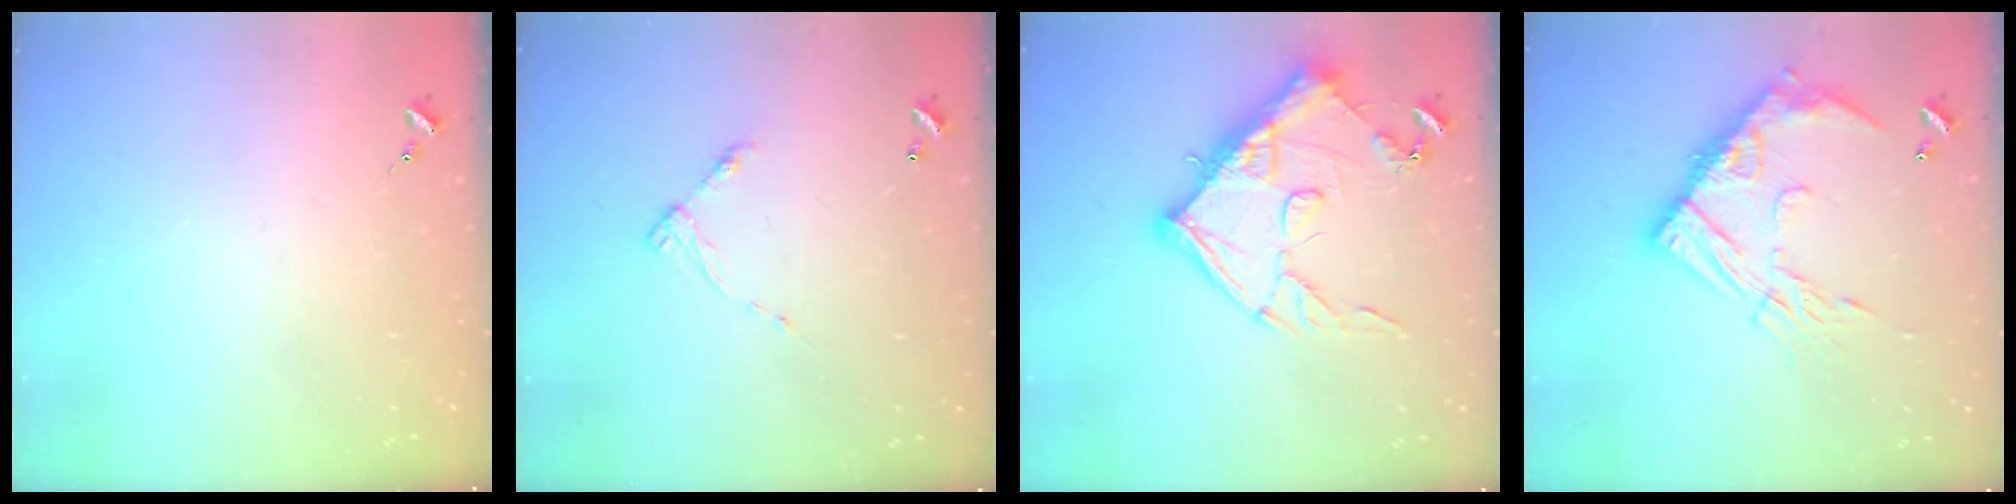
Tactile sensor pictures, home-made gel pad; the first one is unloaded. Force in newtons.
{"total": 5.9, "press": 5.9, "slide": 0.4}
{"total": 15.4, "press": 15.4, "slide": 0.9}
{"total": 17.2, "press": 17.2, "slide": 1.3}